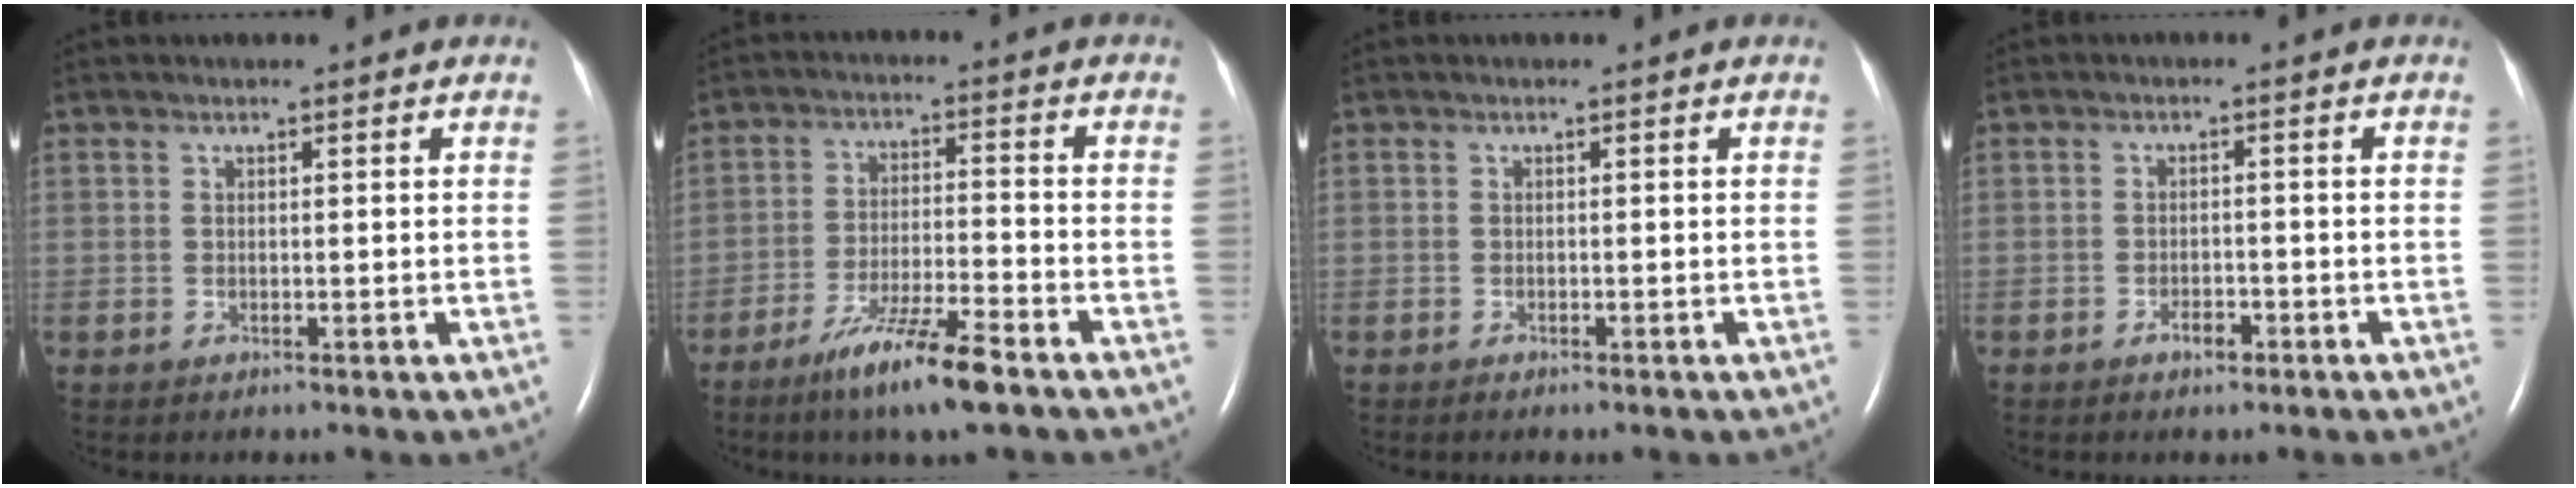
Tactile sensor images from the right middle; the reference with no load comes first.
{"total": 9.7, "force": [-6.7, 0.2, 7.0], "torque": [-0.135, -0.026, -0.121]}
{"total": 1.0, "force": [-0.8, 0.2, 0.6], "torque": [-0.013, -0.003, -0.009]}
{"total": 2.1, "force": [-1.4, 0.9, 1.3], "torque": [-0.023, 0.002, -0.021]}